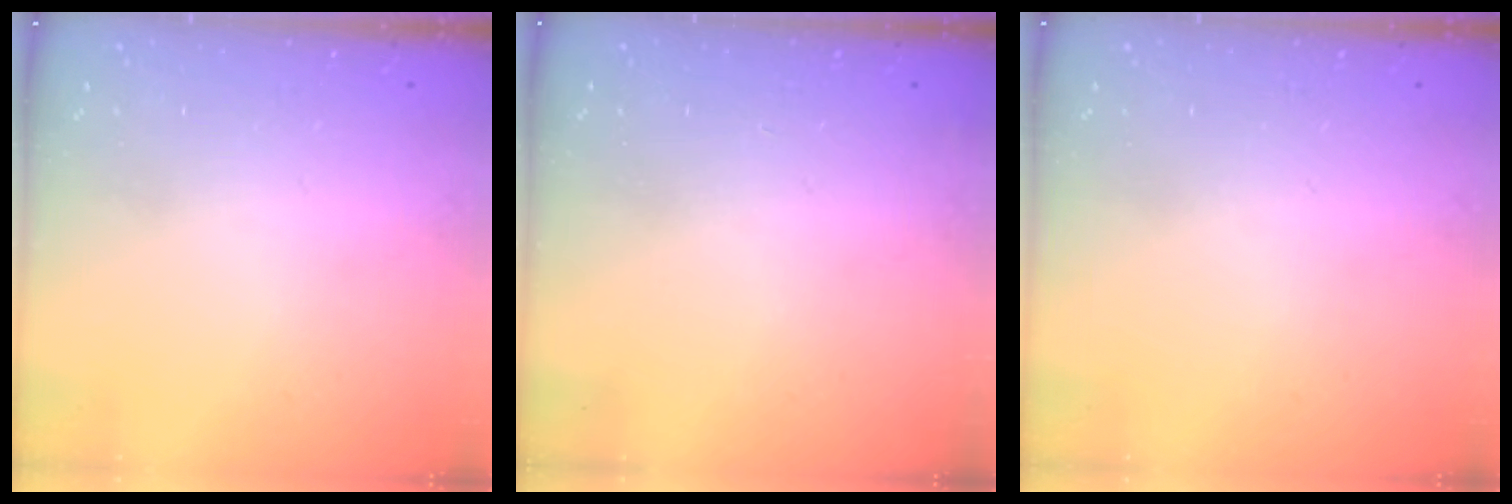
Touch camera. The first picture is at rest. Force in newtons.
{"total": 8.9, "press": 3.1, "slide": 8.3}
{"total": 0.0}